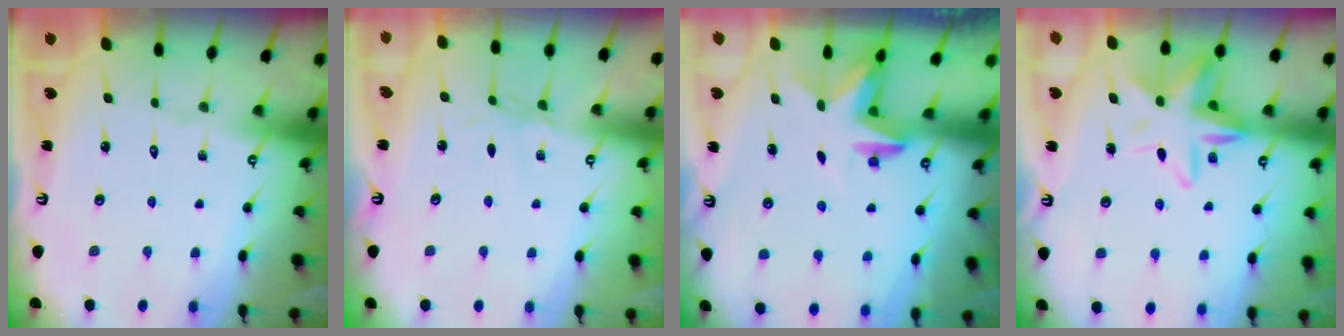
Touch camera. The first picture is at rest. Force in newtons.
{"total": 2.8, "press": 2.7, "slide": 0.5}
{"total": 2.5, "press": 2.5, "slide": 0.4}
{"total": 12.4, "press": 12.3, "slide": 1.4}